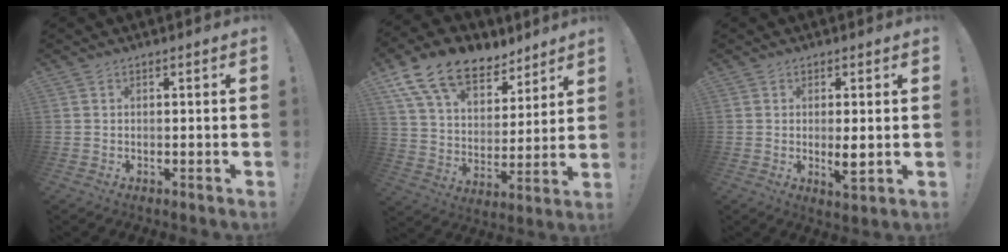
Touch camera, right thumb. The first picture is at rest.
{"total": 16.6, "force": [11.0, 9.6, 7.9], "torque": [-0.135, -0.070, 0.204]}
{"total": 4.7, "force": [-0.2, 1.2, 4.6], "torque": [-0.059, -0.012, -0.001]}